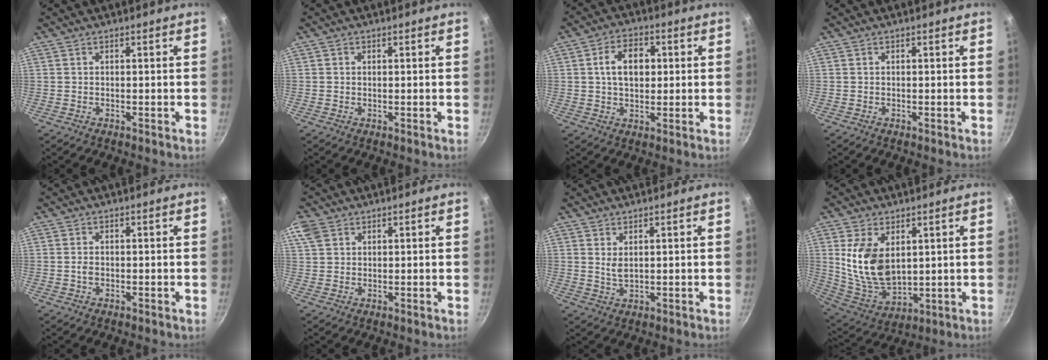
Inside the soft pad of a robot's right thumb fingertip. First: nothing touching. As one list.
[{"total": 0.7, "force": [0.2, 0.7, 0.2], "torque": [0.000, 0.001, 0.001]}, {"total": 8.1, "force": [1.3, 5.5, 5.8], "torque": [-0.075, 0.010, 0.016]}, {"total": 0.0}, {"total": 1.6, "force": [-0.2, 1.1, 1.1], "torque": [-0.020, 0.004, -0.005]}, {"total": 5.7, "force": [2.8, 4.3, 2.6], "torque": [-0.047, 0.007, 0.052]}, {"total": 2.7, "force": [0.9, 1.4, 2.1], "torque": [-0.036, -0.009, 0.020]}, {"total": 14.0, "force": [3.2, 8.6, 10.5], "torque": [-0.185, -0.034, 0.078]}]